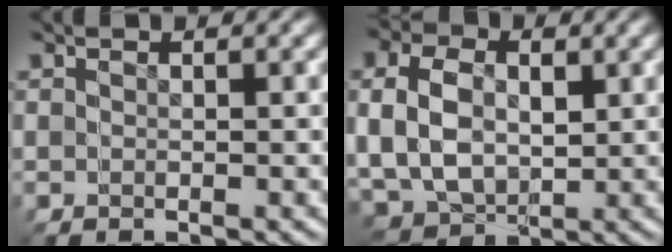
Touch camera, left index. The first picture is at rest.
{"total": 6.2, "force": [-0.3, 6.1, 1.0], "torque": [-0.034, -0.016, -0.004]}